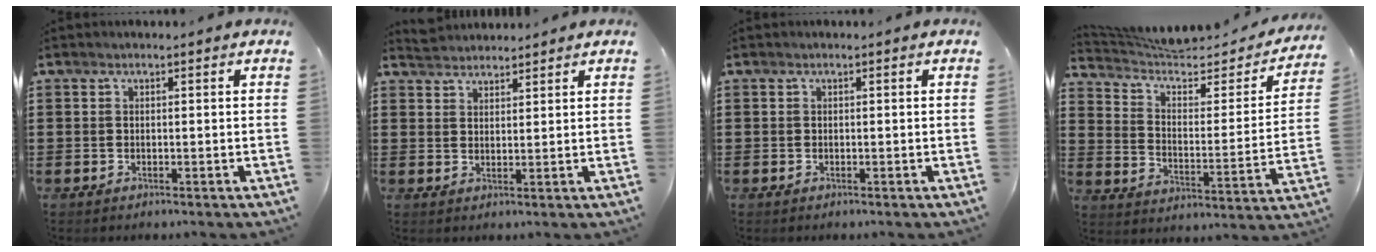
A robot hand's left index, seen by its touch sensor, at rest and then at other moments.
{"total": 2.4, "force": [2.3, 0.3, -0.3], "torque": [-0.001, 0.001, 0.047]}
{"total": 0.0}
{"total": 5.6, "force": [4.6, 1.8, 2.5], "torque": [-0.076, -0.030, 0.074]}